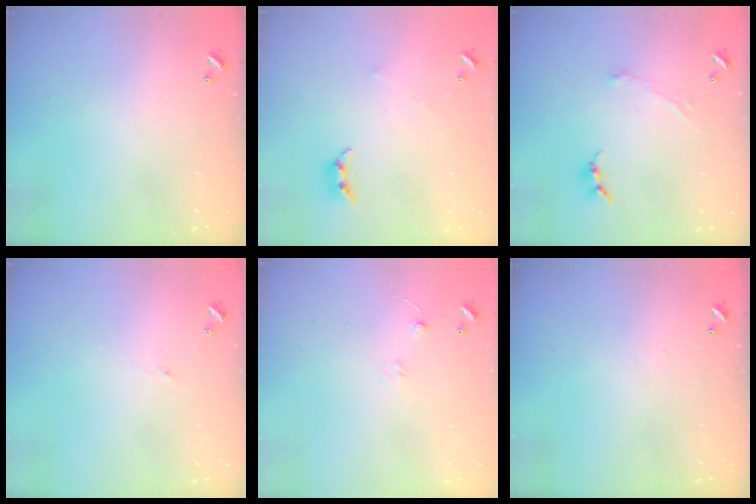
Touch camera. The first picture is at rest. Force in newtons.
{"total": 5.1, "press": 5.1, "slide": 0.5}
{"total": 1.1, "press": 1.0, "slide": 0.6}
{"total": 0.8, "press": 0.7, "slide": 0.5}
{"total": 6.2, "press": 6.2, "slide": 0.6}
{"total": 0.0}